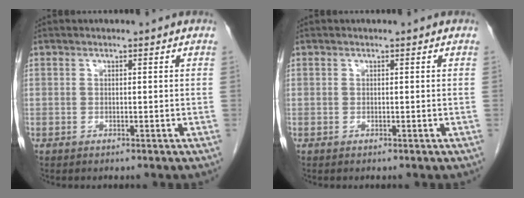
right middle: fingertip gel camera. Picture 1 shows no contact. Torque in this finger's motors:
{"motor_torque": [-0.02, 0.00, 0.00, 0.00]}